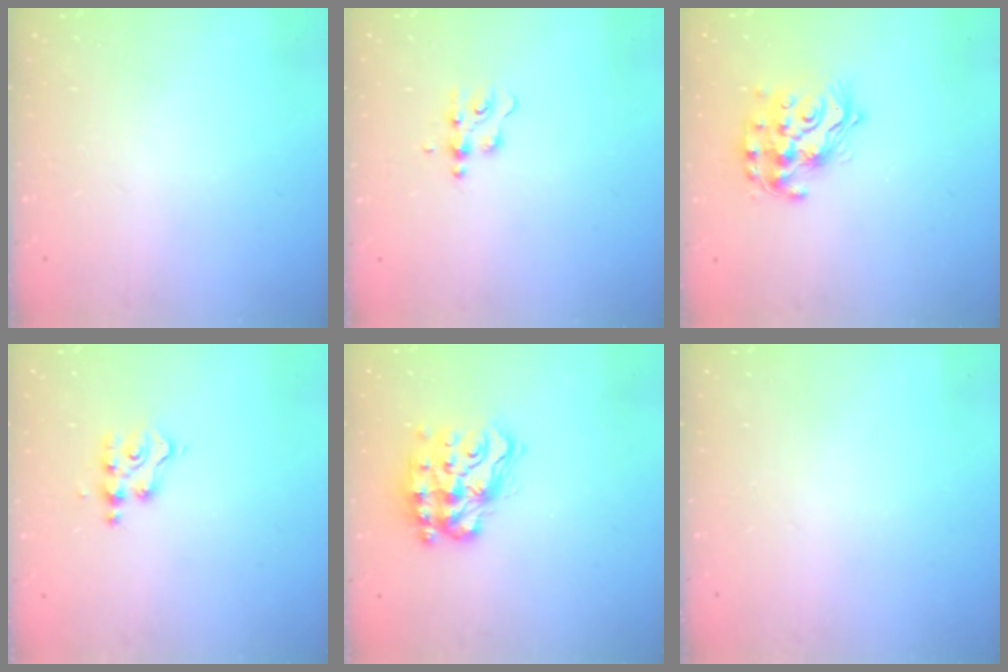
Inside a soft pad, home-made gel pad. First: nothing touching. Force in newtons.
{"total": 4.8, "press": 4.7, "slide": 0.5}
{"total": 15.1, "press": 15.0, "slide": 1.3}
{"total": 4.5, "press": 4.4, "slide": 0.6}
{"total": 15.1, "press": 15.0, "slide": 1.1}
{"total": 0.0}